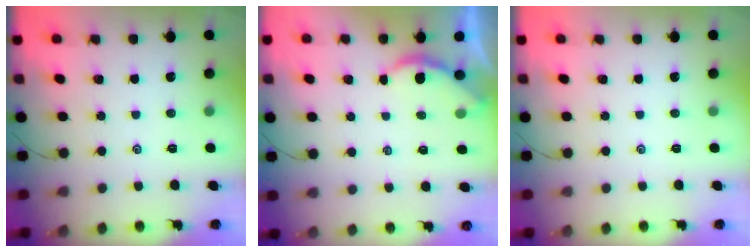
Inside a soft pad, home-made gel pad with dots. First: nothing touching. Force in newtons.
{"total": 2.3, "press": 2.3, "slide": 0.2}
{"total": 0.0}